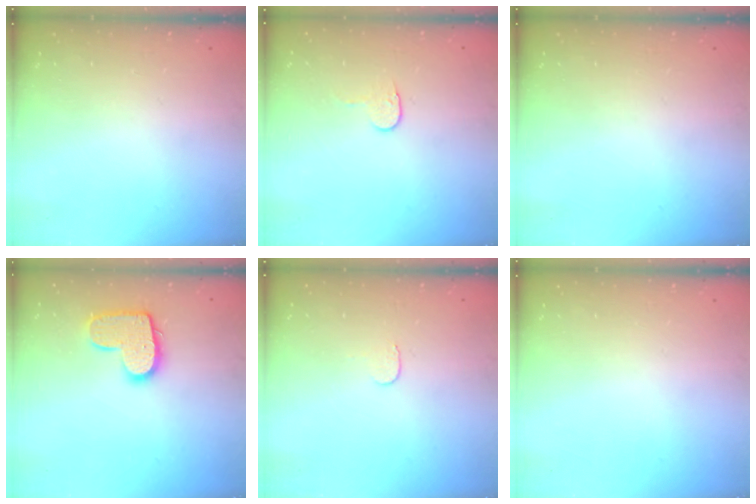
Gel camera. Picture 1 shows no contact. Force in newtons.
{"total": 4.1, "press": 4.1, "slide": 0.4}
{"total": 0.0}
{"total": 12.0, "press": 11.9, "slide": 0.6}
{"total": 3.0, "press": 3.0, "slide": 0.3}
{"total": 0.0}